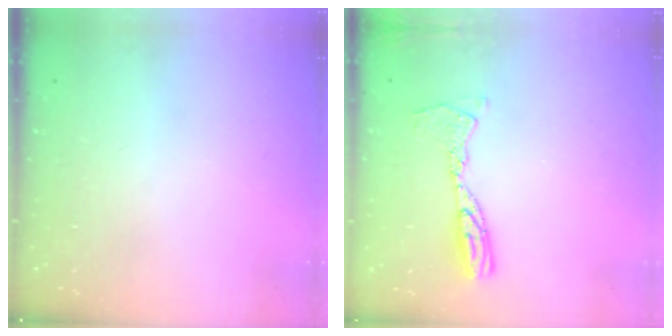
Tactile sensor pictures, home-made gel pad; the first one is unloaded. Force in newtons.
{"total": 10.3, "press": 10.3, "slide": 1.0}